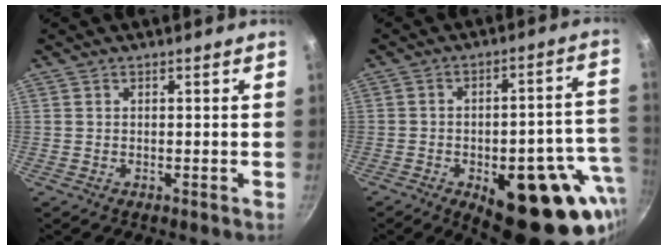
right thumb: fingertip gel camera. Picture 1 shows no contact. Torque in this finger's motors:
{"motor_torque": [3.00, 2.00, 1.97, -0.82, 0.43]}